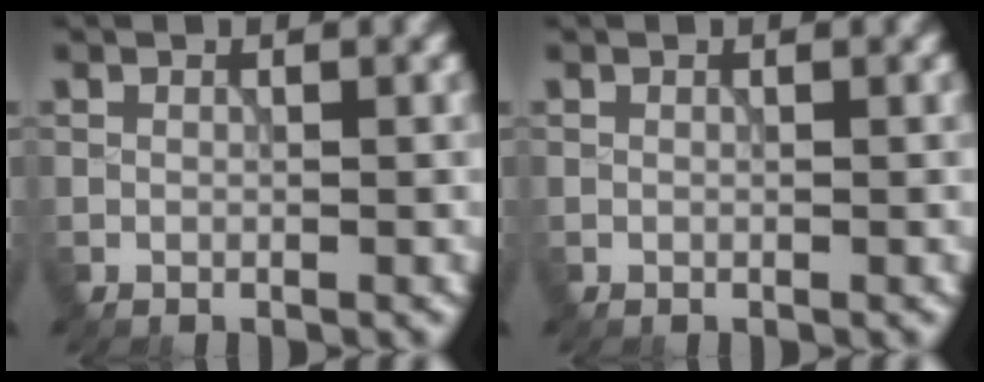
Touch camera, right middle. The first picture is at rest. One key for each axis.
{"total": 0.0}